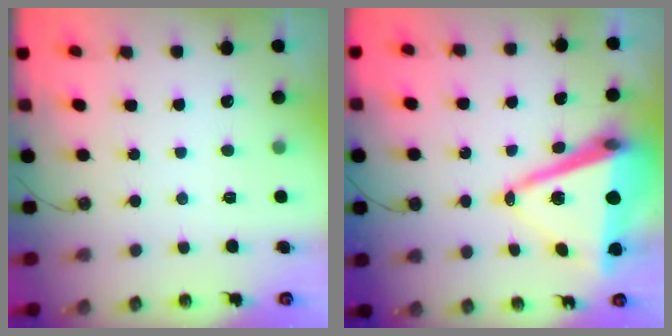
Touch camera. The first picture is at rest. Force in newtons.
{"total": 15.4, "press": 14.9, "slide": 3.8}